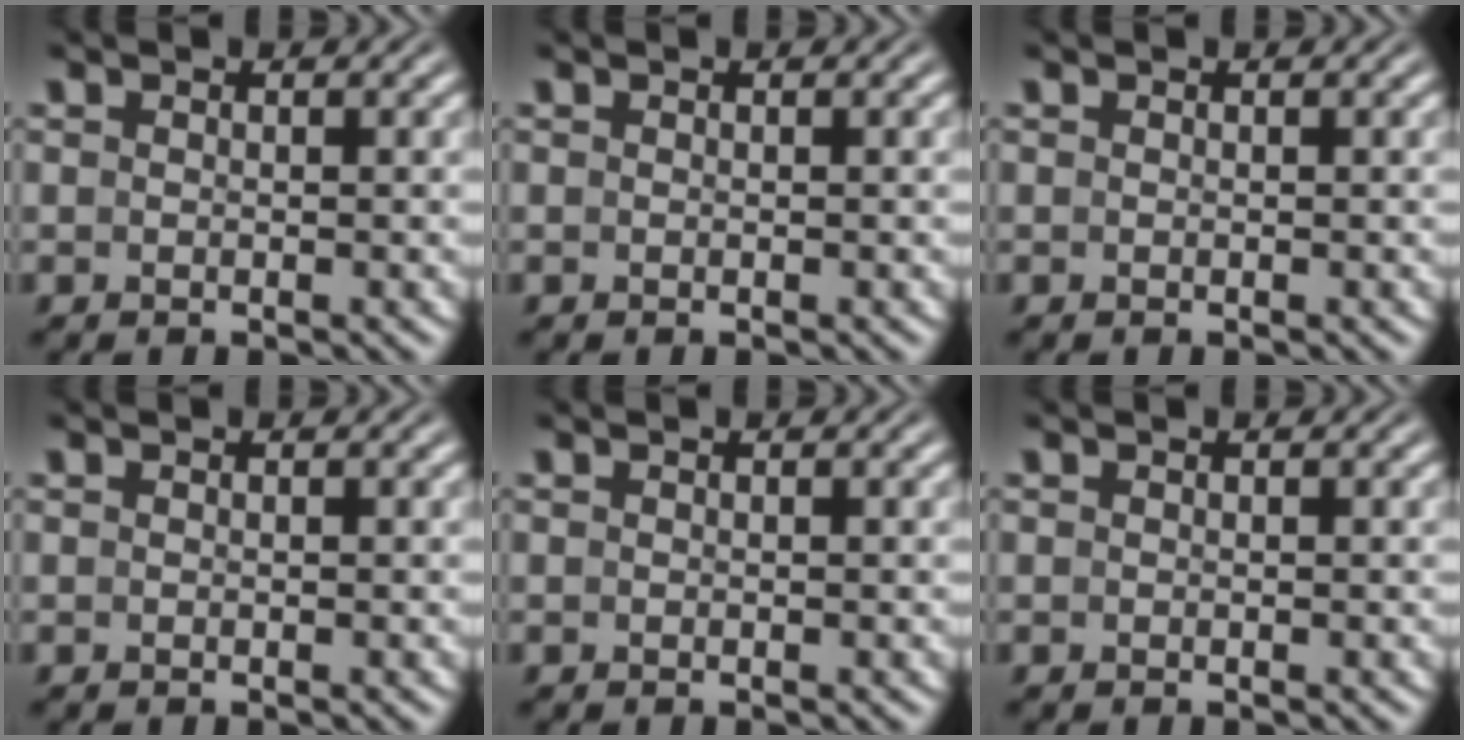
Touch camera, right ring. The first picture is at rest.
{"total": 0.0}
{"total": 0.0}
{"total": 0.0}
{"total": 0.0}
{"total": 0.0}